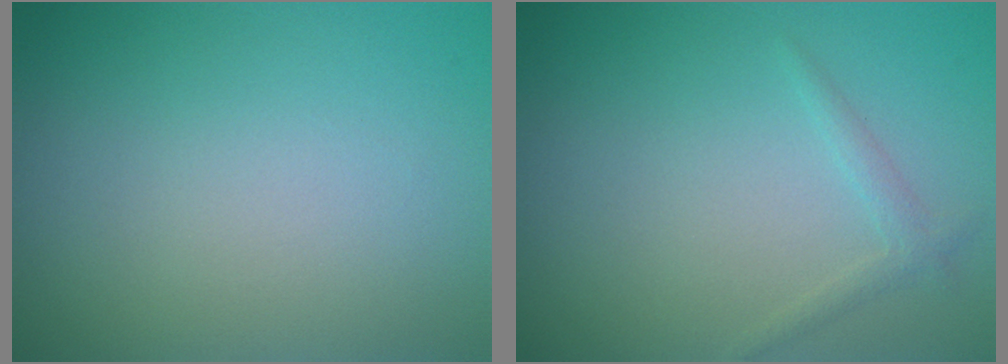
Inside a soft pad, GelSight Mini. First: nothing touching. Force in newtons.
{"total": 1.1, "press": 1.1, "slide": 0.1}